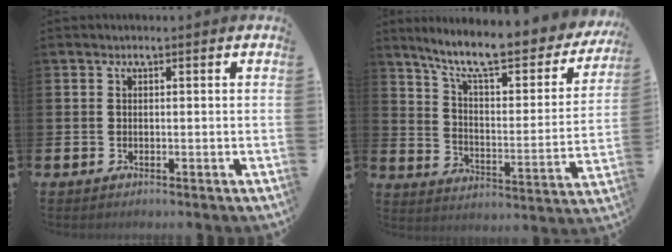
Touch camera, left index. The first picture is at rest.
{"total": 10.2, "force": [8.5, 2.2, 5.1], "torque": [-0.125, -0.062, 0.139]}